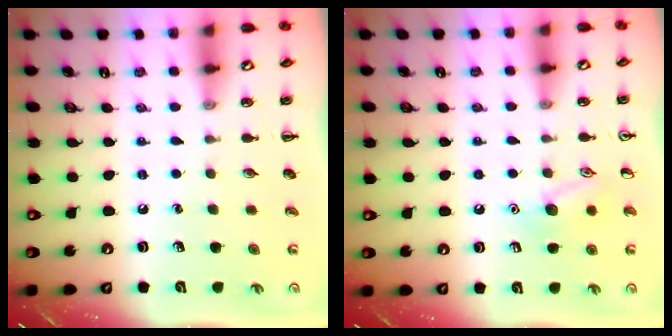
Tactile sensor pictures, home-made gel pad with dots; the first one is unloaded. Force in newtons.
{"total": 9.0, "press": 8.9, "slide": 1.2}